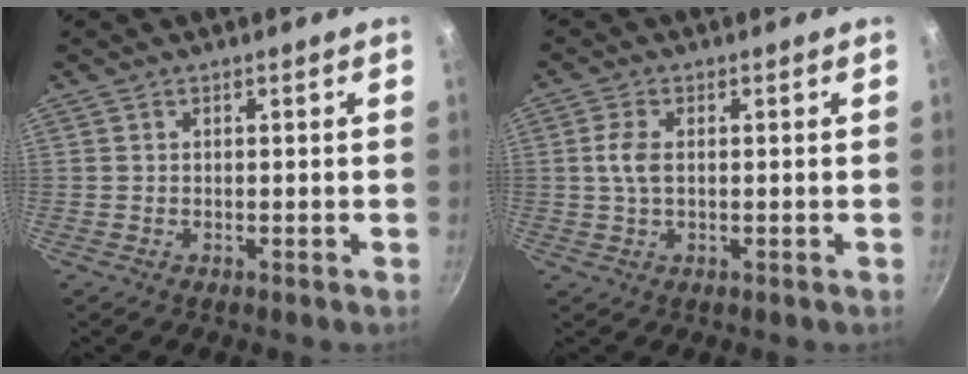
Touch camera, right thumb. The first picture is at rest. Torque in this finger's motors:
{"motor_torque": [-0.33, 0.22, 0.56, 0.15, 0.18]}